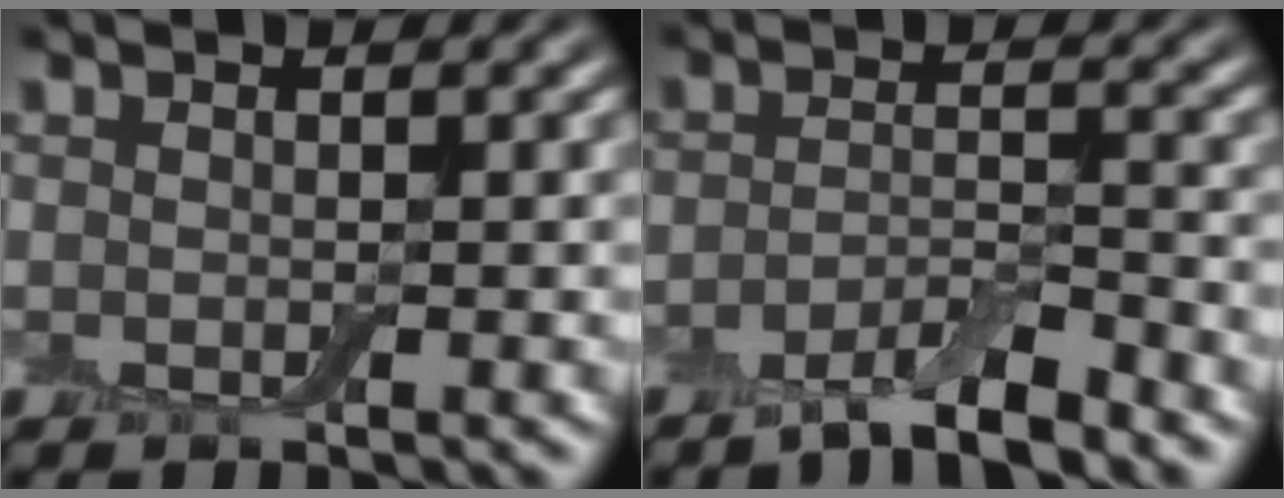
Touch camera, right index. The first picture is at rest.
{"total": 3.9, "force": [-3.0, 0.7, 2.4], "torque": [-0.040, 0.002, -0.058]}